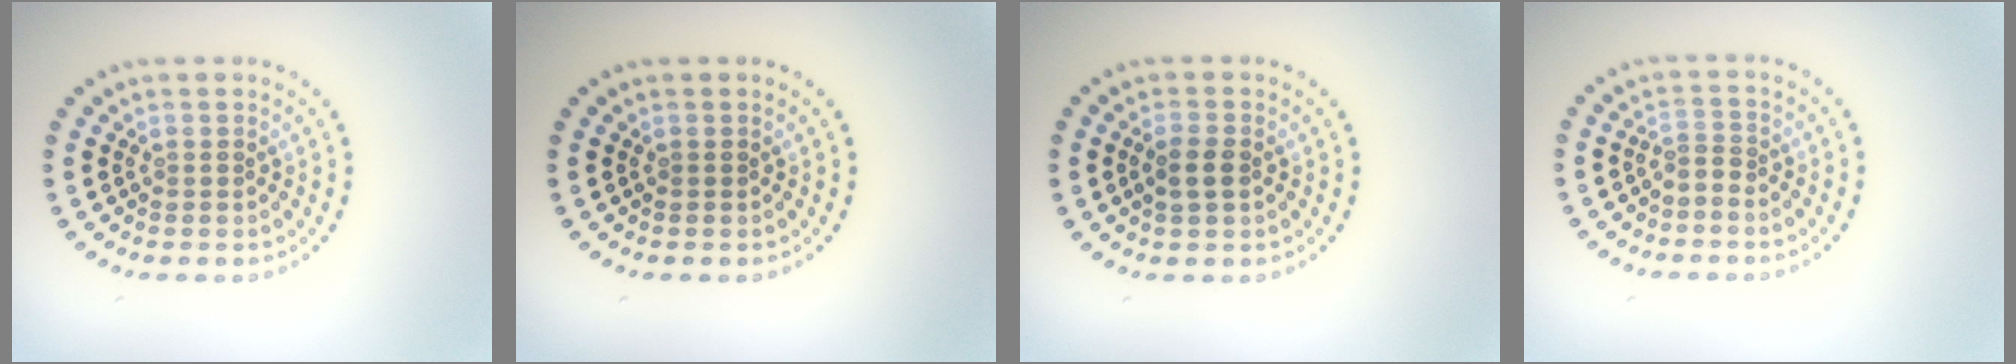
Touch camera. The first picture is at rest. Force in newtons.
{"total": 0.0}
{"total": 1.9, "press": 1.9, "slide": 0.2}
{"total": 1.2, "press": 0.7, "slide": 1.0}